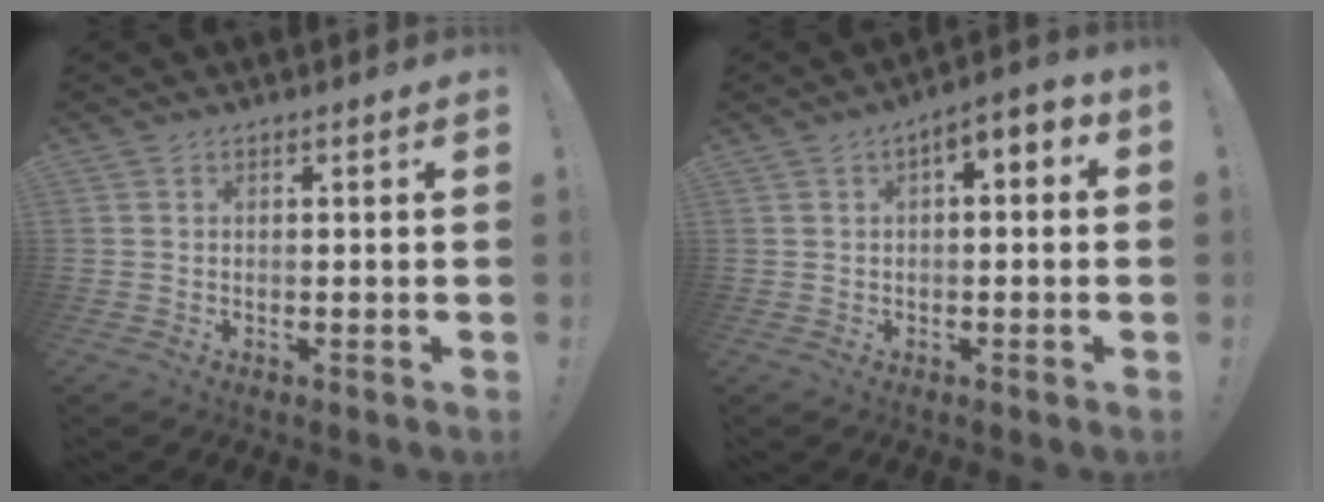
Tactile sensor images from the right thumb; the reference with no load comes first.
{"total": 4.0, "force": [-0.3, 1.9, 3.5], "torque": [-0.049, 0.001, -0.005]}